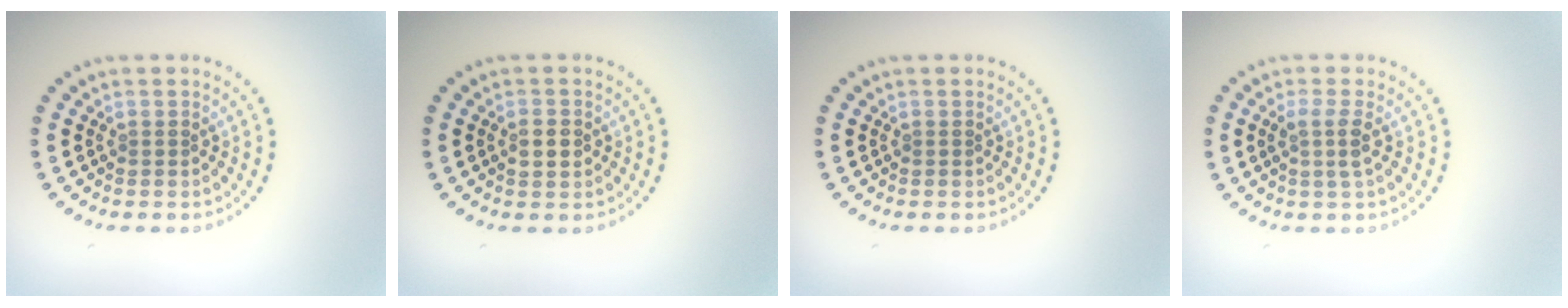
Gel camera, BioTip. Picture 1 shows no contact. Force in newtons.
{"total": 2.2, "press": 2.1, "slide": 0.1}
{"total": 0.0}
{"total": 2.0, "press": 1.6, "slide": 1.2}